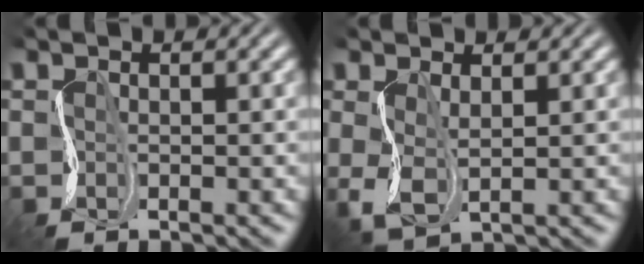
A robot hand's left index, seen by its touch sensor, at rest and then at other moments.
{"total": 1.6, "force": [-0.1, 0.8, 1.4], "torque": [-0.059, -0.004, 0.006]}